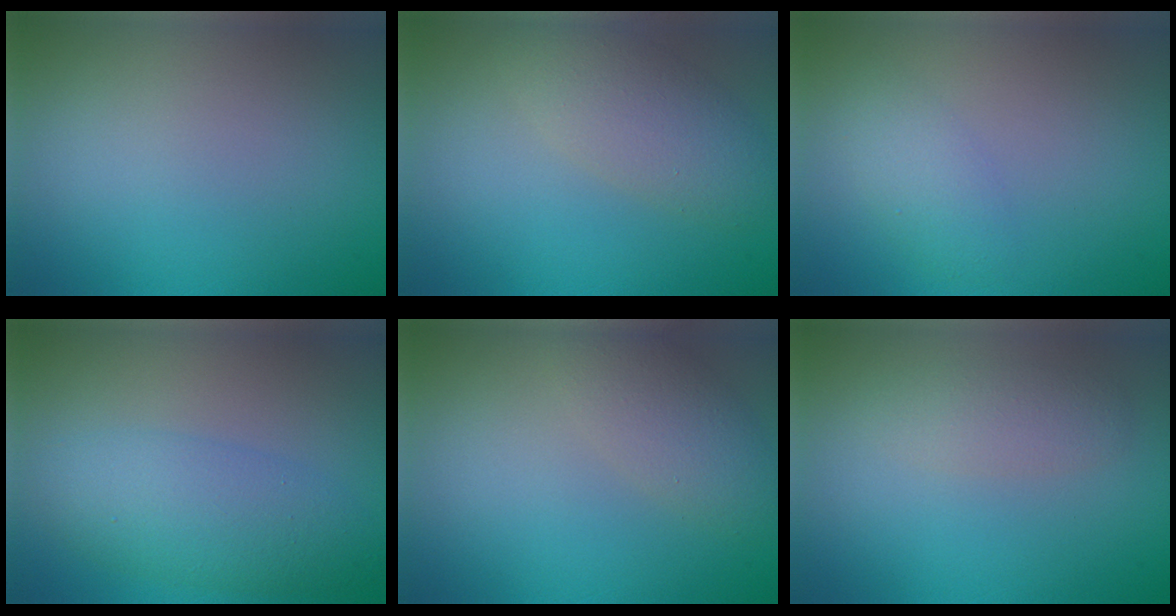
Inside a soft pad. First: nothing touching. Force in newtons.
{"total": 4.0, "press": 4.0, "slide": 0.2}
{"total": 1.9, "press": 1.9, "slide": 0.1}
{"total": 4.7, "press": 4.7, "slide": 0.1}
{"total": 2.9, "press": 2.9, "slide": 0.2}
{"total": 2.1, "press": 2.1, "slide": 0.2}